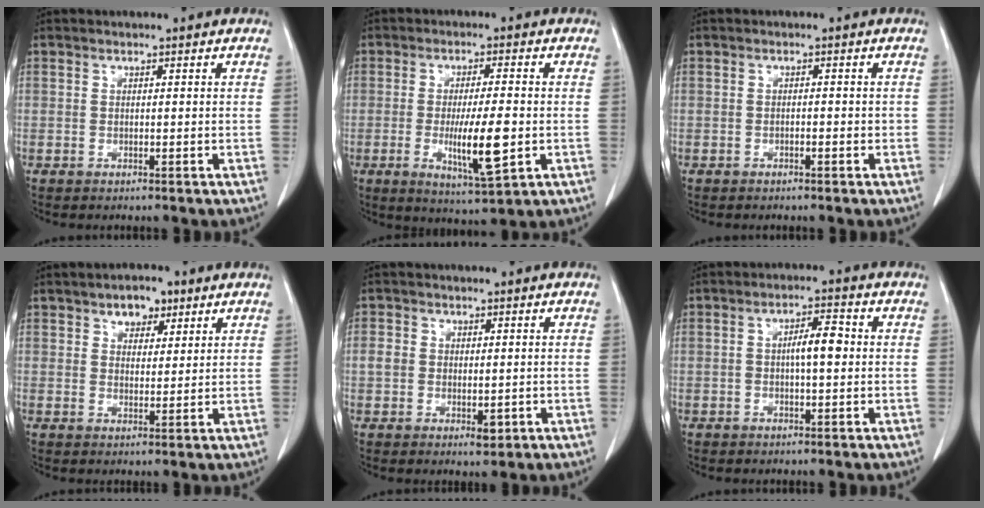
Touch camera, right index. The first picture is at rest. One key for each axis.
{"total": 9.4, "fx": -1.8, "fy": 1.1, "fz": 9.1, "tx": -0.156, "ty": -0.020, "tz": -0.027}
{"total": 1.2, "fx": -0.5, "fy": 0.4, "fz": 1.0, "tx": -0.012, "ty": 0.005, "tz": -0.006}
{"total": 4.5, "fx": 2.8, "fy": 2.5, "fz": 2.5, "tx": -0.031, "ty": 0.009, "tz": 0.044}
{"total": 4.2, "fx": -0.7, "fy": 3.0, "fz": 2.9, "tx": -0.041, "ty": 0.004, "tz": -0.005}
{"total": 4.4, "fx": 0.0, "fy": 1.3, "fz": 4.2, "tx": -0.071, "ty": 0.019, "tz": 0.001}